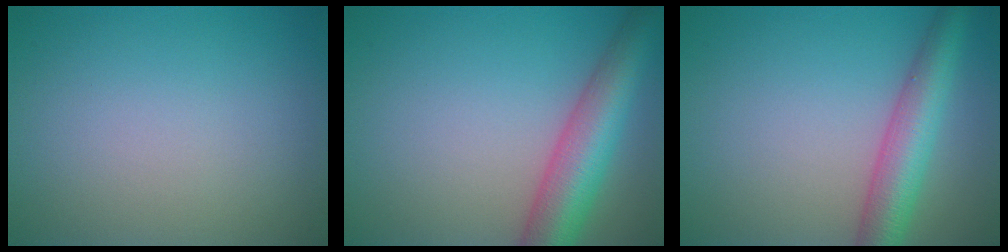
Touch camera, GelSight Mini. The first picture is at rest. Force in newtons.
{"total": 7.2, "press": 7.2, "slide": 0.3}
{"total": 5.4, "press": 5.3, "slide": 0.2}